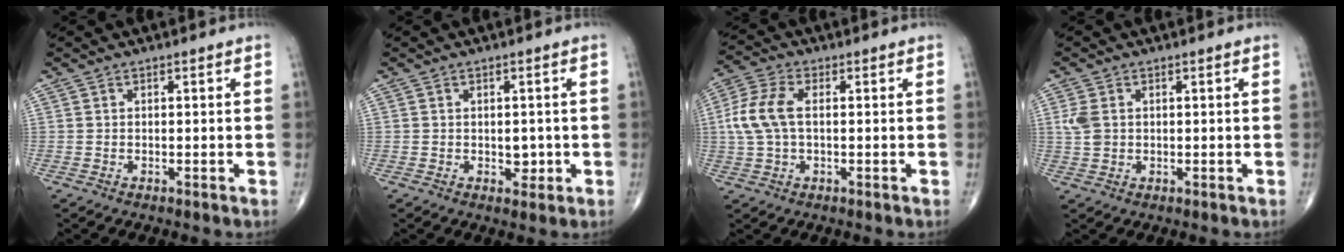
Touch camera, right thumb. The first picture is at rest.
{"total": 2.4, "force": [-0.3, 1.7, 1.7], "torque": [-0.008, 0.000, -0.002]}
{"total": 8.4, "force": [0.6, 4.7, 7.0], "torque": [-0.168, 0.018, 0.009]}
{"total": 3.3, "force": [0.5, 2.4, 2.2], "torque": [-0.051, 0.002, 0.012]}